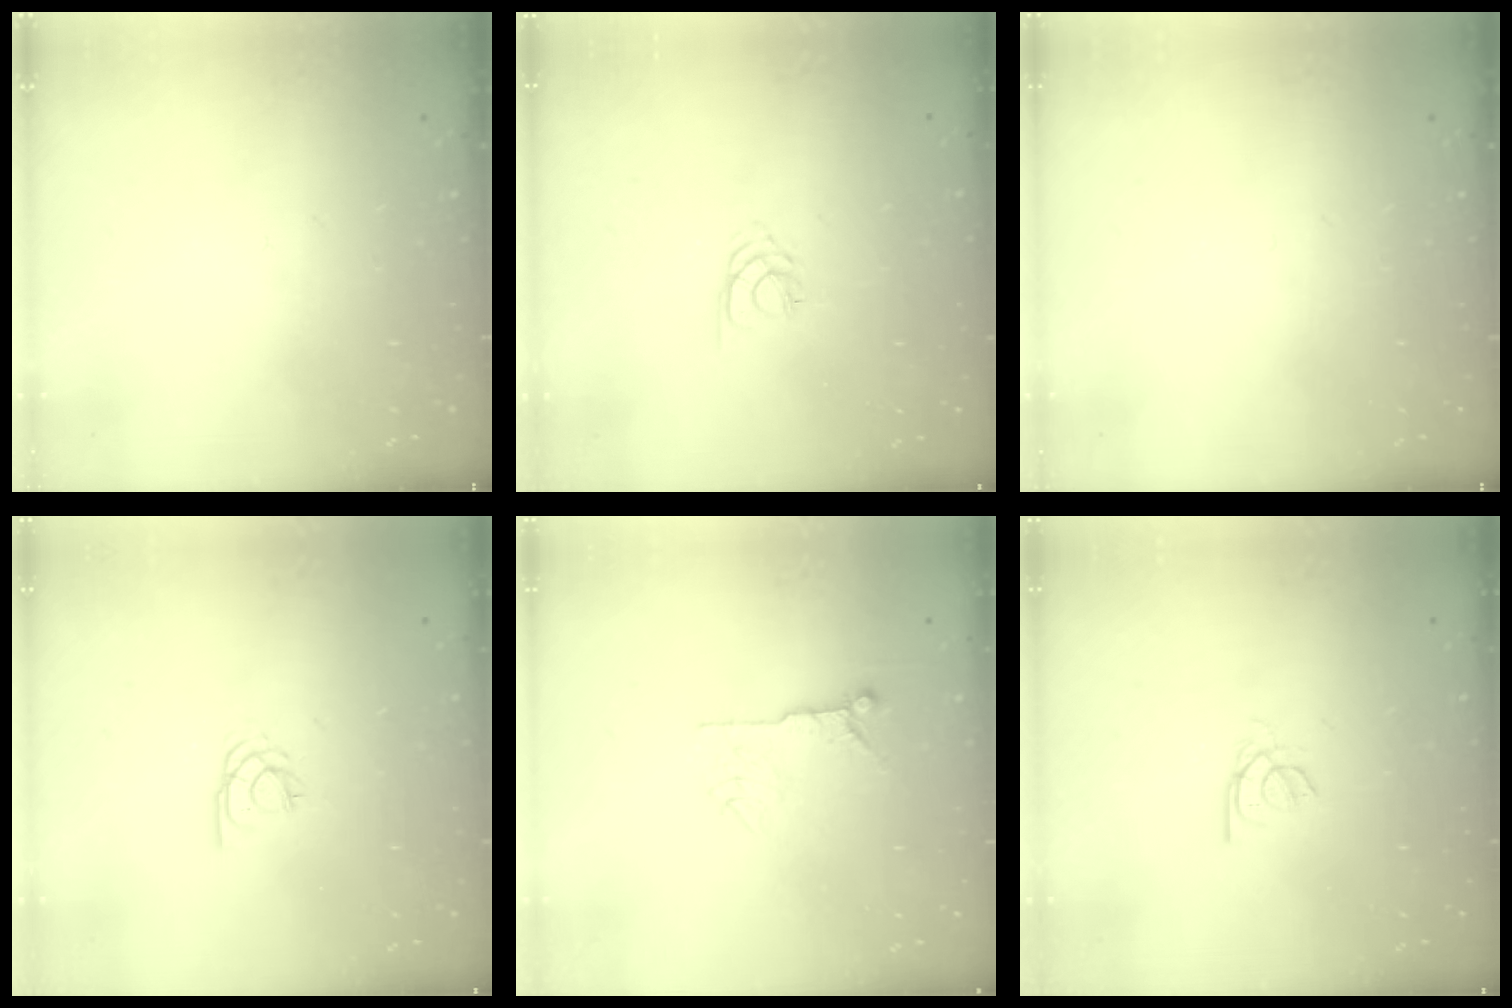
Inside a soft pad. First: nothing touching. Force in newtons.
{"total": 2.1, "press": 2.1, "slide": 0.3}
{"total": 0.0}
{"total": 2.2, "press": 2.2, "slide": 0.4}
{"total": 7.2, "press": 7.2, "slide": 0.5}
{"total": 2.2, "press": 2.2, "slide": 0.2}